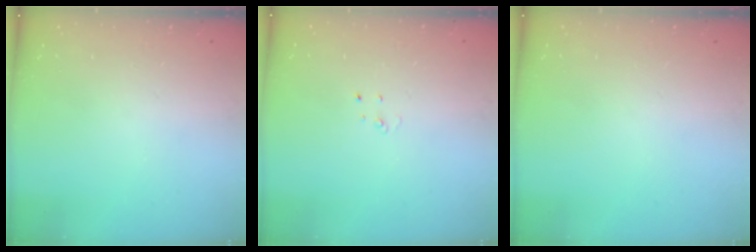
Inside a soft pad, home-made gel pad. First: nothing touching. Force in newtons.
{"total": 2.6, "press": 2.6, "slide": 0.2}
{"total": 0.0}